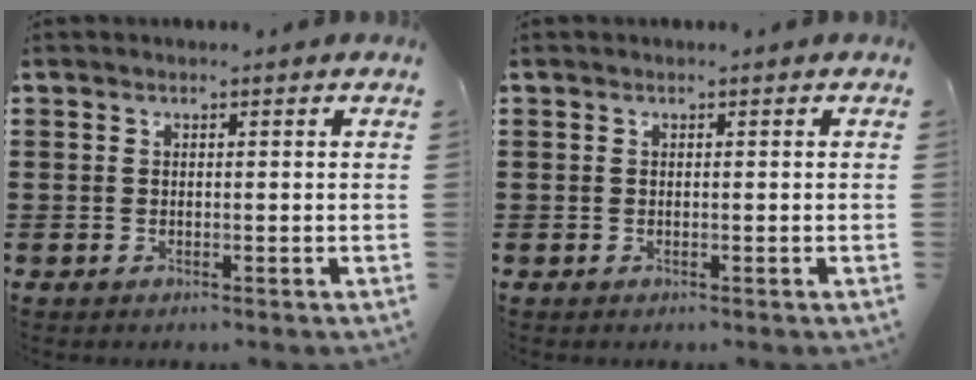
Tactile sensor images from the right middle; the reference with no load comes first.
{"total": 0.0}